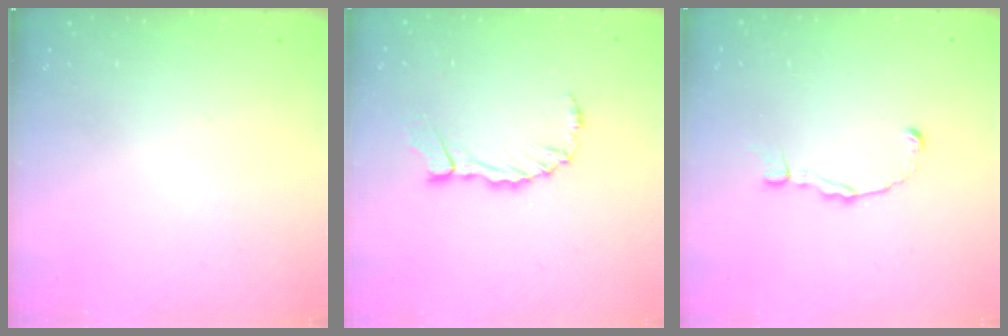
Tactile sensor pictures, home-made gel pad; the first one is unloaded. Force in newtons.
{"total": 6.3, "press": 6.2, "slide": 1.0}
{"total": 2.4, "press": 2.3, "slide": 0.4}